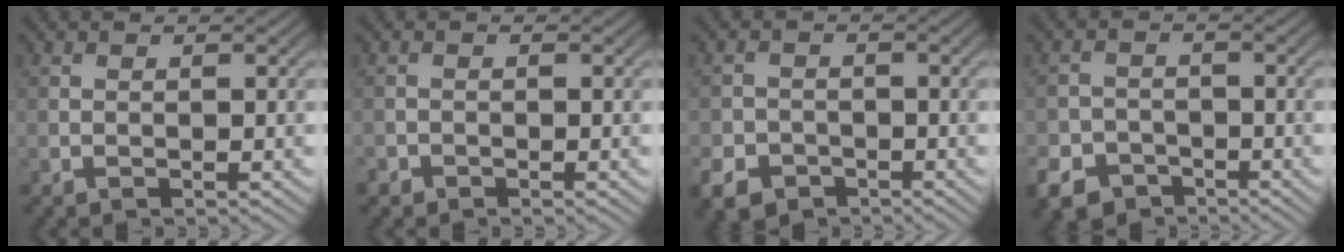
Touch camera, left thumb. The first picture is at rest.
{"total": 1.0, "force": [-0.8, 0.6, 0.1], "torque": [0.000, -0.001, -0.018]}
{"total": 4.5, "force": [-2.7, 3.2, 1.6], "torque": [-0.036, -0.007, -0.056]}
{"total": 6.1, "force": [-4.0, 4.2, 1.7], "torque": [-0.030, -0.009, -0.079]}